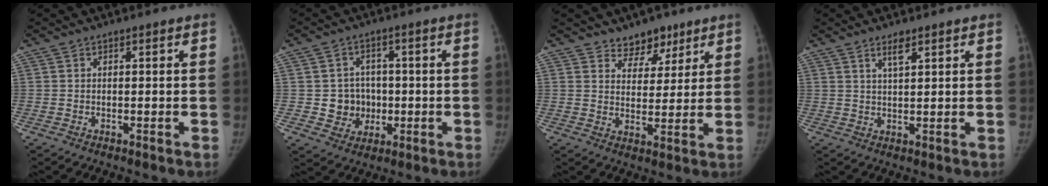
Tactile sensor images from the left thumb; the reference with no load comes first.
{"total": 6.6, "force": [-0.5, 6.3, 2.0], "torque": [0.004, 0.012, -0.001]}
{"total": 6.1, "force": [4.7, 3.7, 1.3], "torque": [0.016, -0.032, 0.075]}
{"total": 2.9, "force": [2.0, 0.5, 2.0], "torque": [-0.036, -0.011, 0.038]}